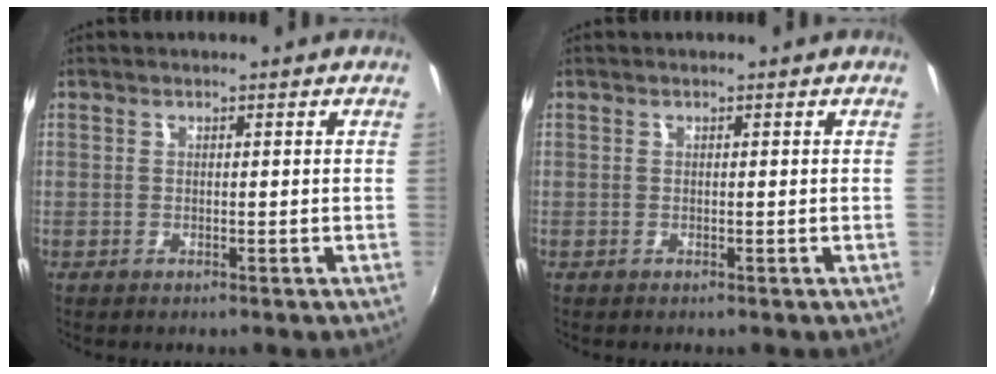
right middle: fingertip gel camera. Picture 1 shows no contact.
{"total": 0.0}